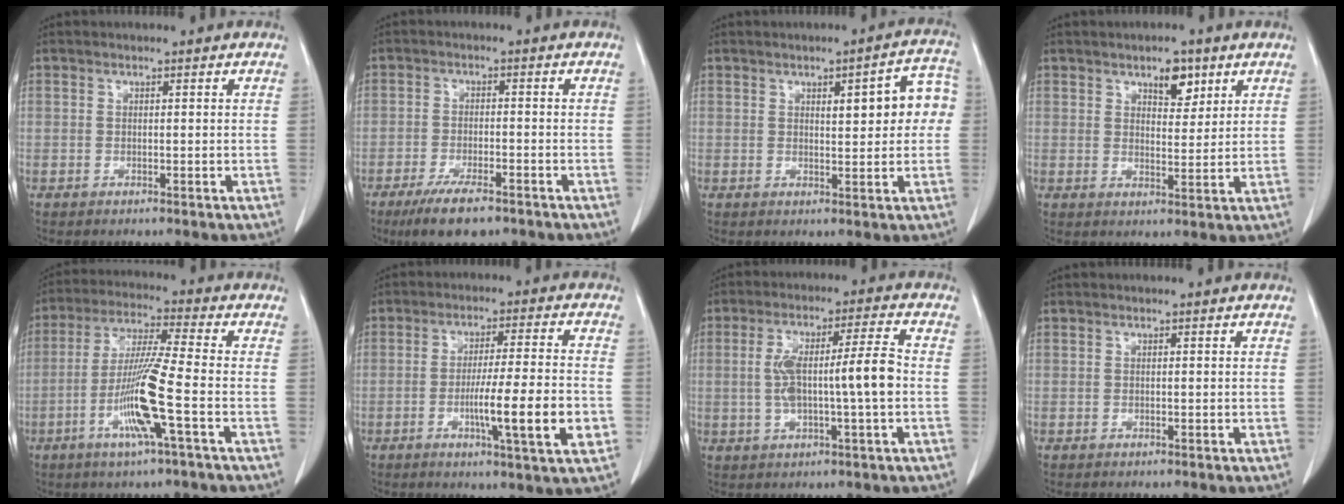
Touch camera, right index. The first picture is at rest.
{"total": 7.7, "force": [-5.5, 2.1, 5.0], "torque": [-0.087, -0.012, -0.089]}
{"total": 7.8, "force": [1.4, 2.3, 7.3], "torque": [-0.086, 0.025, 0.017]}
{"total": 4.6, "force": [2.8, 2.1, 3.0], "torque": [-0.043, 0.000, 0.044]}
{"total": 11.2, "force": [-3.7, -0.7, 10.6], "torque": [-0.211, -0.011, -0.077]}
{"total": 11.6, "force": [-3.1, 0.0, 11.2], "torque": [-0.176, -0.012, -0.053]}
{"total": 9.8, "force": [-0.7, 0.8, 9.8], "torque": [-0.176, 0.020, -0.013]}
{"total": 0.0}